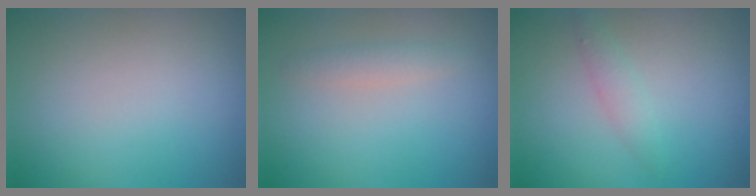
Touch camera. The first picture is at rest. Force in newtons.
{"total": 1.3, "press": 1.3, "slide": 0.0}
{"total": 1.4, "press": 1.4, "slide": 0.1}